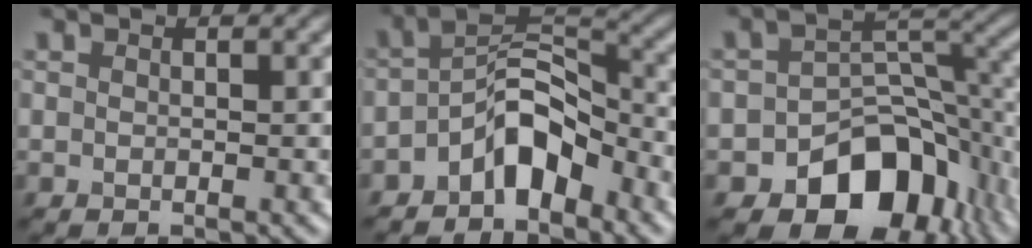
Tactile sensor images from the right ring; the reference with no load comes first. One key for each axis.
{"total": 5.7, "fx": -3.4, "fy": 2.5, "fz": 3.8, "tx": -0.055, "ty": 0.017, "tz": -0.069}
{"total": 11.2, "fx": -5.7, "fy": 7.3, "fz": 6.3, "tx": -0.082, "ty": -0.011, "tz": -0.091}